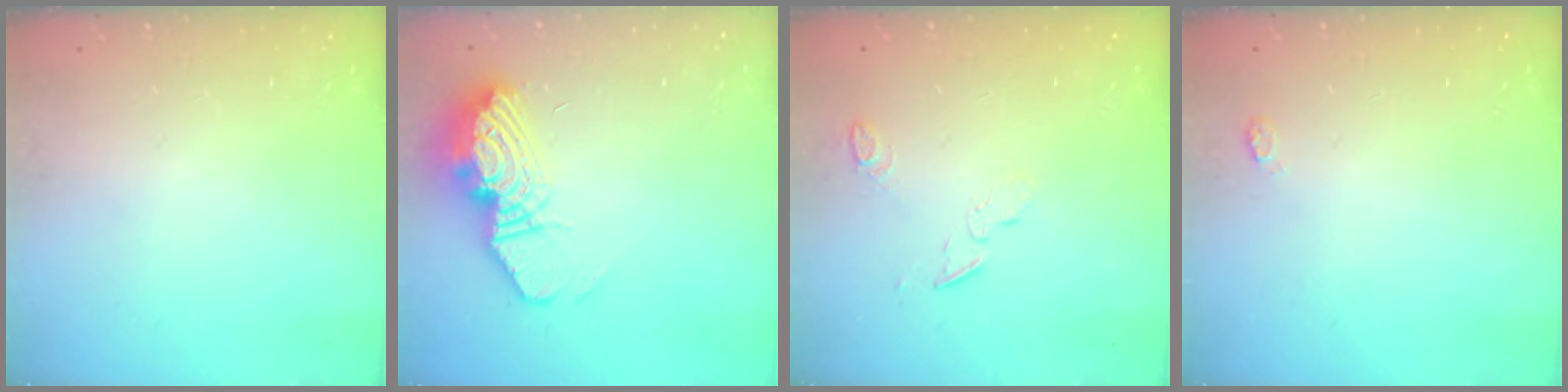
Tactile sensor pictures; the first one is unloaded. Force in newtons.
{"total": 18.4, "press": 15.4, "slide": 10.0}
{"total": 5.1, "press": 5.0, "slide": 0.5}
{"total": 3.6, "press": 3.6, "slide": 0.6}